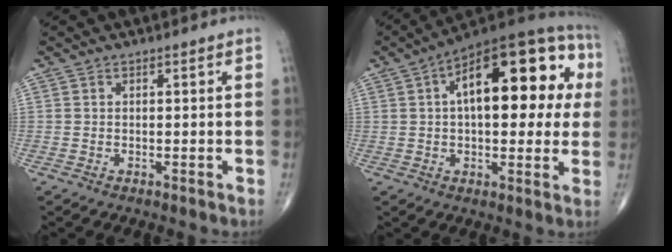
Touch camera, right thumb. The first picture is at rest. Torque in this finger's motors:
{"motor_torque": [0.23, 3.65, 1.96, 0.61, 0.17]}